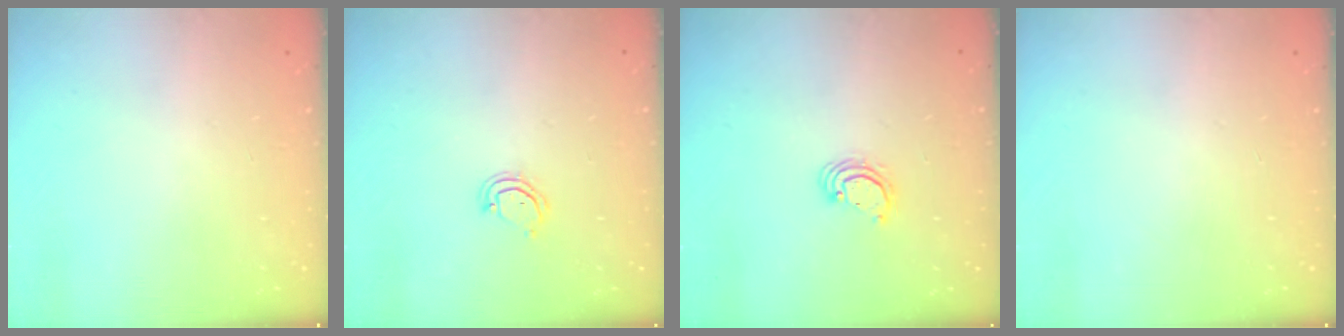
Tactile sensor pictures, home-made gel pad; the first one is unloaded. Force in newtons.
{"total": 4.0, "press": 4.0, "slide": 0.3}
{"total": 3.1, "press": 3.1, "slide": 0.1}
{"total": 0.0}